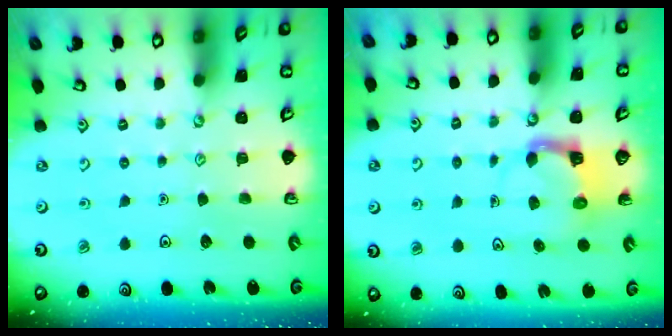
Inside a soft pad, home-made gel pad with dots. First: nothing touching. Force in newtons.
{"total": 3.9, "press": 3.9, "slide": 0.2}